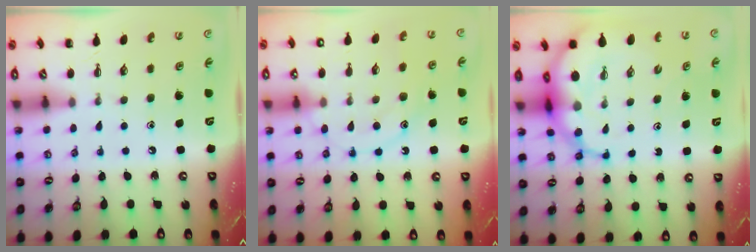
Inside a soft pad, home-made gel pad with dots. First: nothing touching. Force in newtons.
{"total": 11.9, "press": 11.8, "slide": 0.6}
{"total": 9.7, "press": 9.3, "slide": 2.9}